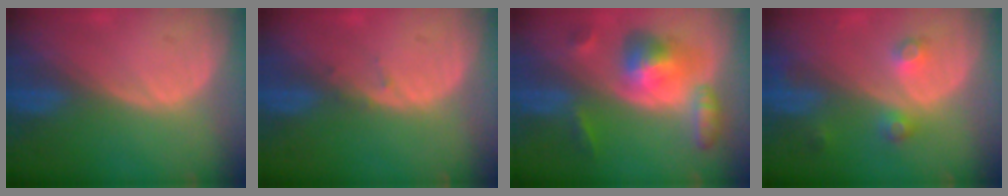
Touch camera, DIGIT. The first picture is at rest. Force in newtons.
{"total": 0.9, "press": 0.6, "slide": 0.6}
{"total": 7.9, "press": 7.9, "slide": 0.6}
{"total": 3.8, "press": 3.5, "slide": 1.4}